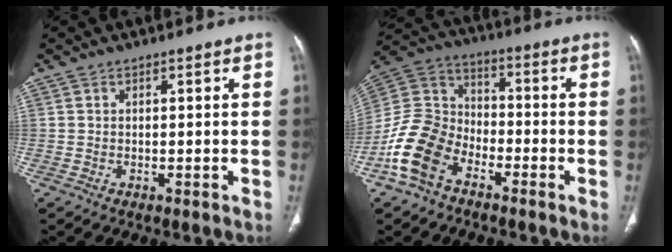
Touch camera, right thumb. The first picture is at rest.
{"total": 13.1, "force": [-7.1, 8.6, 6.8], "torque": [-0.135, 0.050, -0.151]}